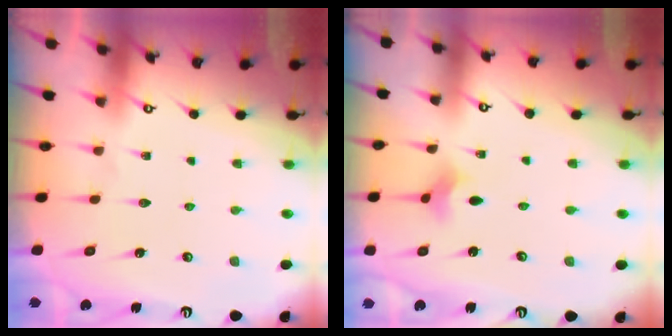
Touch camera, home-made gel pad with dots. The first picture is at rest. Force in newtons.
{"total": 2.3, "press": 2.2, "slide": 0.4}